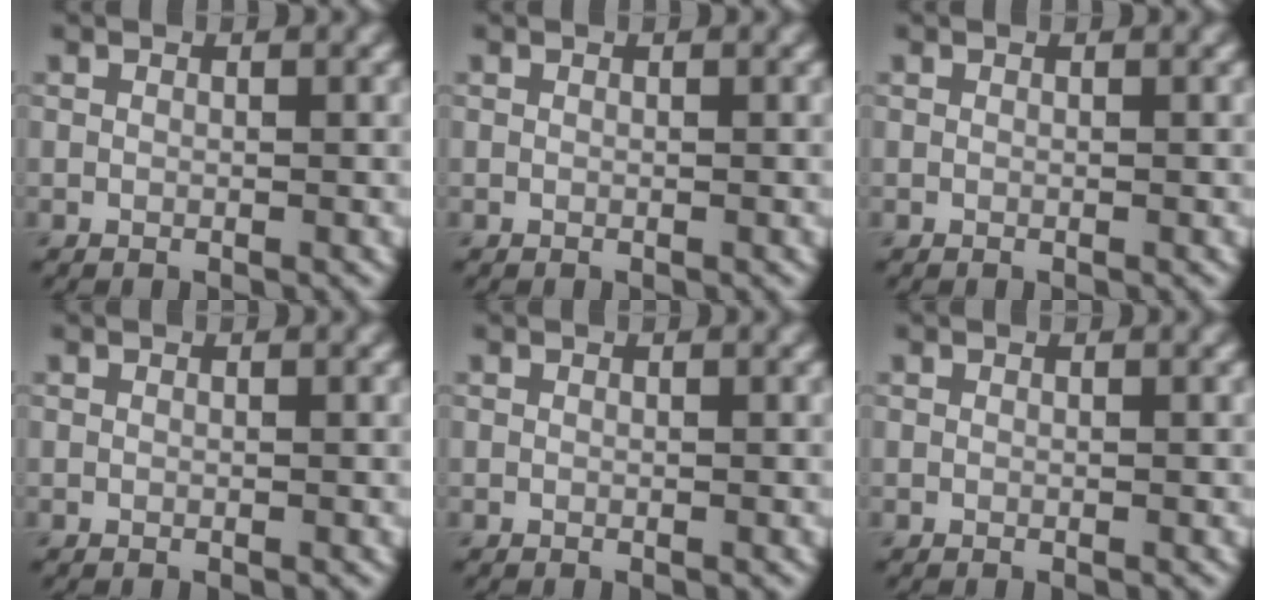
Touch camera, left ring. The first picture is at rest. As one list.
[{"total": 0.0}, {"total": 0.0}, {"total": 0.0}, {"total": 0.0}, {"total": 0.0}]